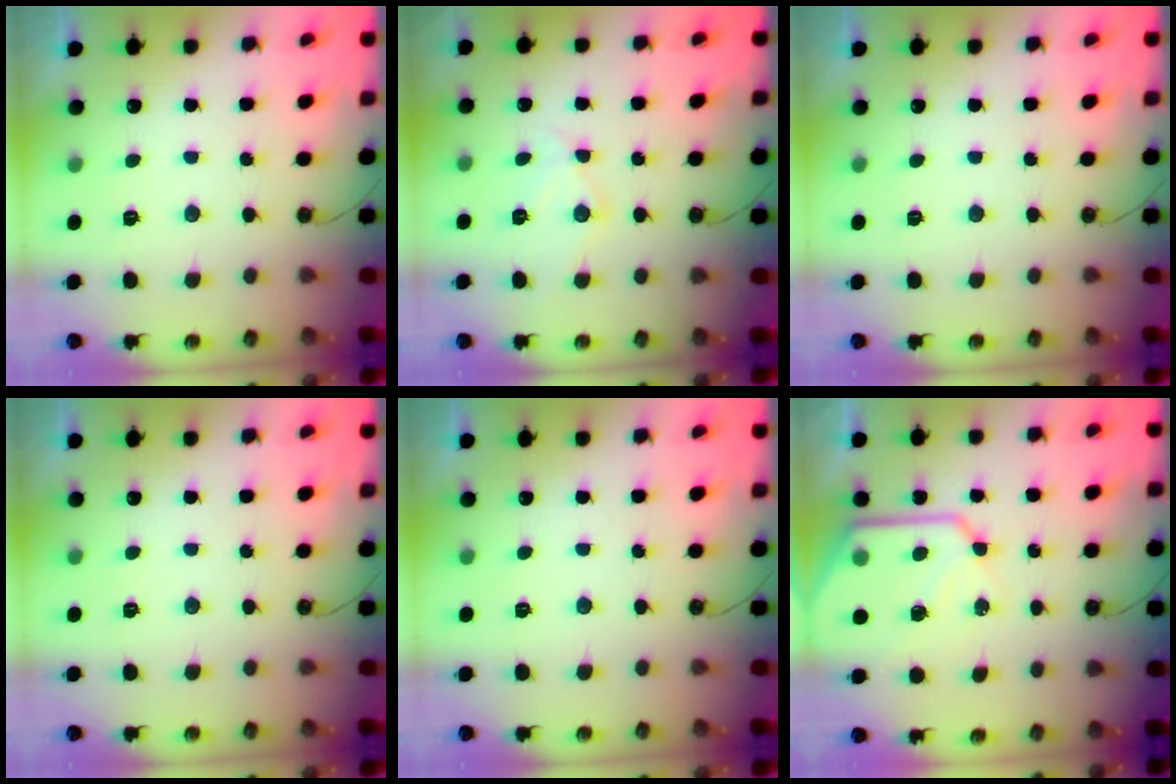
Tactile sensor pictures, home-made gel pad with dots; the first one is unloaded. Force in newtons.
{"total": 8.9, "press": 8.9, "slide": 0.4}
{"total": 0.0}
{"total": 0.0}
{"total": 0.0}
{"total": 13.4, "press": 13.3, "slide": 1.4}